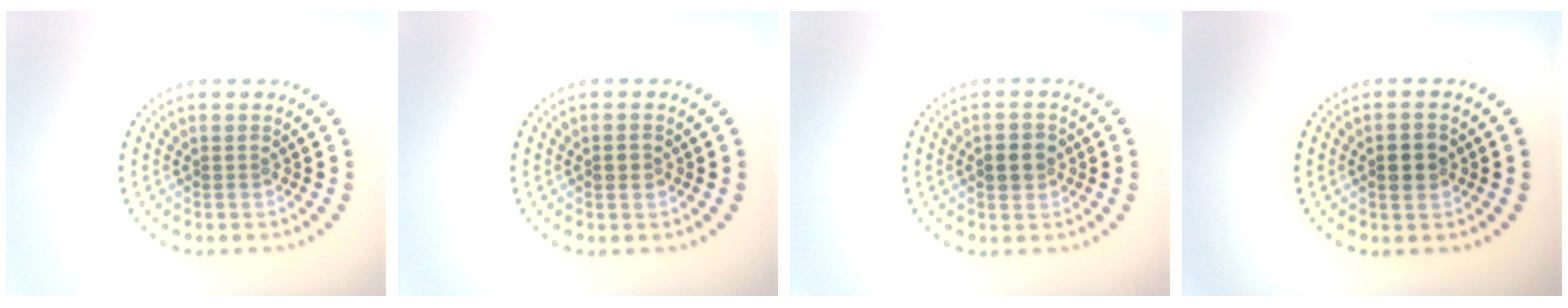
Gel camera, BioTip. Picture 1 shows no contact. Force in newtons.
{"total": 1.2, "press": 1.2, "slide": 0.1}
{"total": 2.1, "press": 2.0, "slide": 0.2}
{"total": 2.1, "press": 2.1, "slide": 0.1}